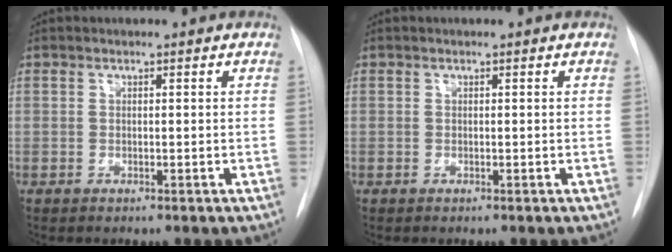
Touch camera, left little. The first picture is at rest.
{"total": 0.0}